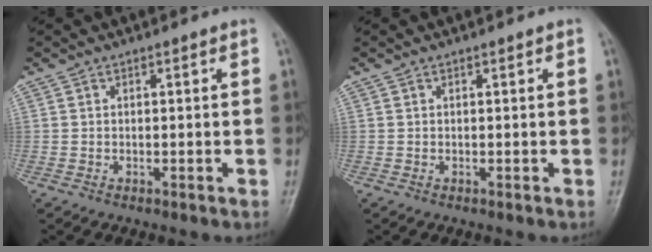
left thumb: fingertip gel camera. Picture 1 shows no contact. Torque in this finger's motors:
{"motor_torque": [0.00, 0.00, -0.09, -0.05, 0.00]}